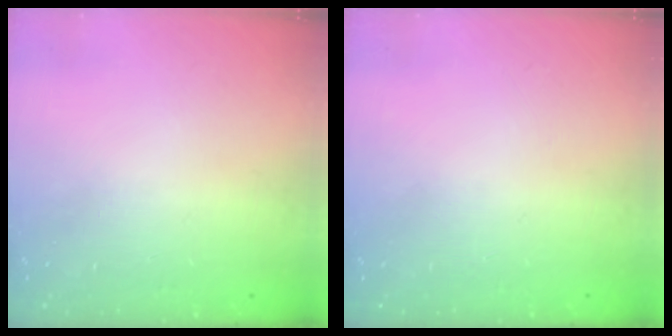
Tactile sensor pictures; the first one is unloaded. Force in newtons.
{"total": 0.0}